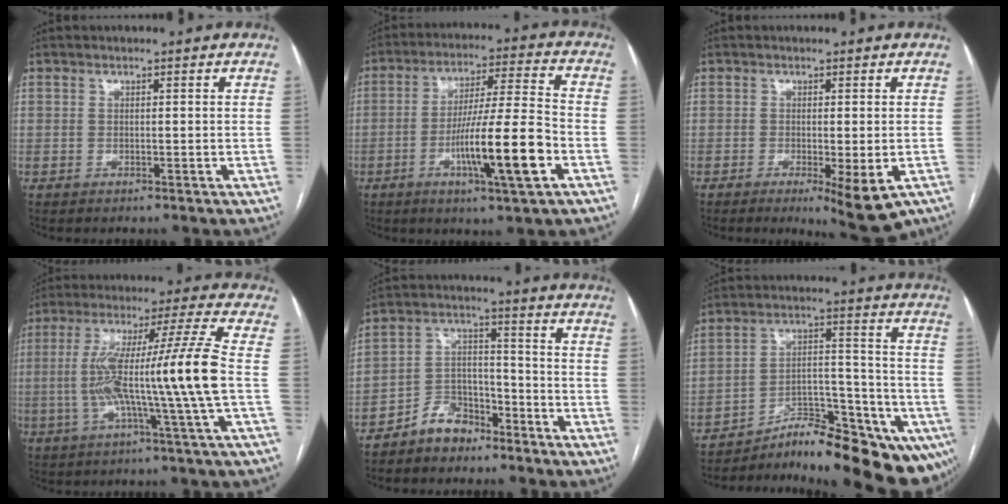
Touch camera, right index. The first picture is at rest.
{"total": 13.3, "force": [-4.7, -0.1, 12.4], "torque": [-0.215, -0.006, -0.081]}
{"total": 6.3, "force": [-2.9, 1.0, 5.5], "torque": [-0.063, -0.015, -0.036]}
{"total": 15.2, "force": [-1.9, -2.1, 14.9], "torque": [-0.268, 0.008, -0.038]}
{"total": 6.8, "force": [-5.1, 4.0, 1.9], "torque": [-0.032, 0.016, -0.092]}
{"total": 17.2, "force": [-14.0, 5.0, 8.6], "torque": [-0.064, 0.054, -0.197]}